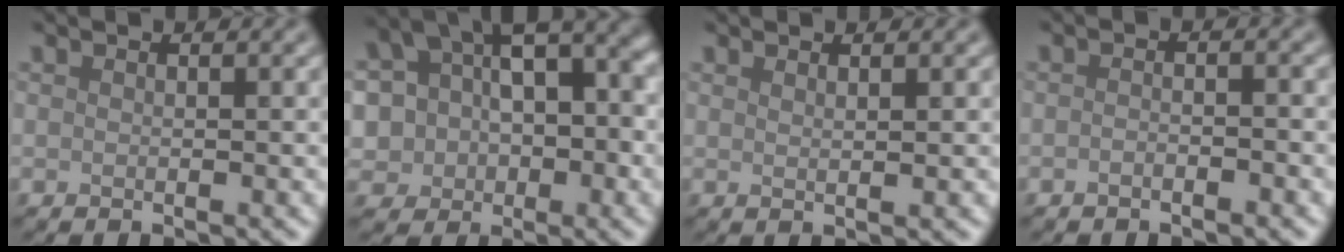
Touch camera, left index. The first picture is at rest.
{"total": 9.3, "force": [1.3, 6.8, 6.2], "torque": [-0.092, 0.011, 0.019]}
{"total": 1.1, "force": [0.7, 0.3, 0.8], "torque": [-0.006, 0.000, 0.009]}
{"total": 1.3, "force": [-0.7, 0.3, 1.0], "torque": [-0.017, -0.001, -0.017]}